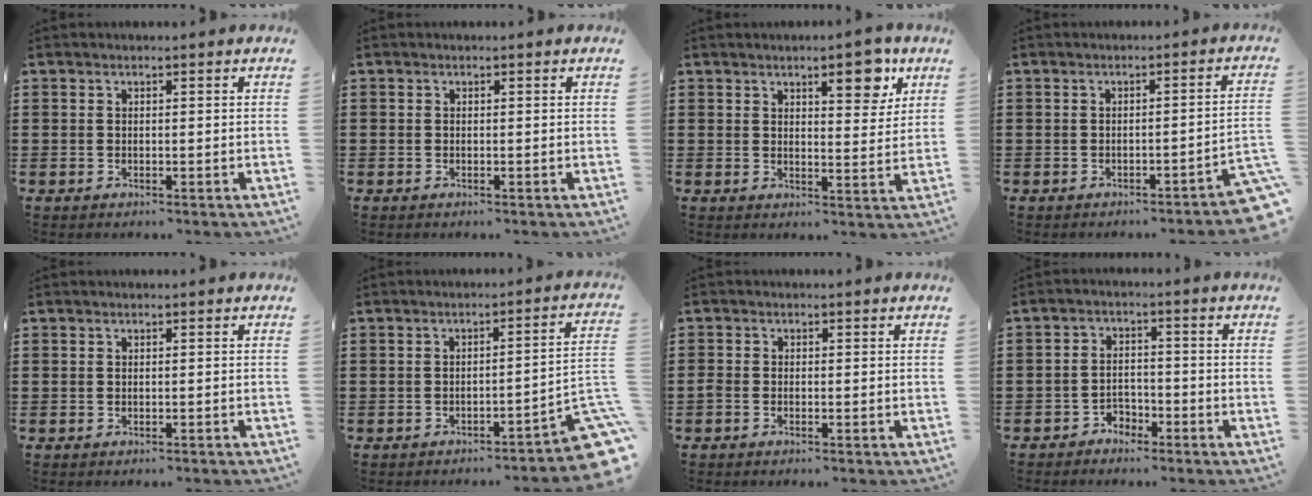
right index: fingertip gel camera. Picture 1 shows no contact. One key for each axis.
{"total": 0.0}
{"total": 7.1, "fx": 4.5, "fy": 2.5, "fz": 4.9, "tx": -0.067, "ty": -0.008, "tz": 0.070}
{"total": 2.3, "fx": -1.8, "fy": -0.1, "fz": 1.4, "tx": -0.025, "ty": -0.005, "tz": -0.038}
{"total": 0.0}
{"total": 4.8, "fx": -3.2, "fy": 0.3, "fz": 3.6, "tx": -0.045, "ty": -0.022, "tz": -0.064}
{"total": 0.7, "fx": -0.6, "fy": 0.4, "fz": 0.3, "tx": -0.008, "ty": -0.002, "tz": -0.011}
{"total": 2.9, "fx": -2.4, "fy": 1.7, "fz": 0.1, "tx": -0.012, "ty": 0.006, "tz": -0.052}